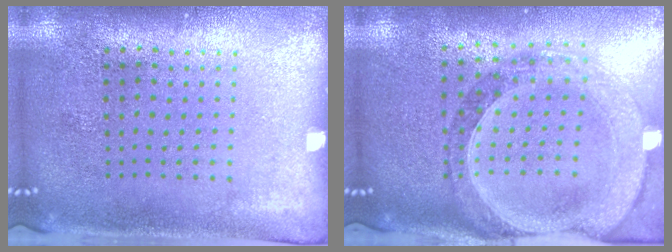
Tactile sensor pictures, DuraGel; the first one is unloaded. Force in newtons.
{"total": 1.5, "press": 1.4, "slide": 0.5}